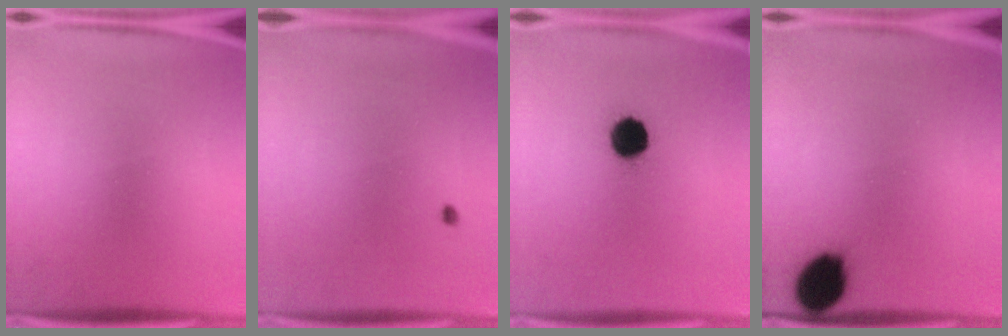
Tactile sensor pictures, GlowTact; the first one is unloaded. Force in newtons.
{"total": 0.5}
{"total": 9.5}
{"total": 11.4}